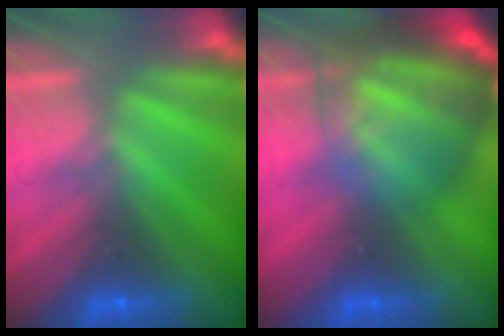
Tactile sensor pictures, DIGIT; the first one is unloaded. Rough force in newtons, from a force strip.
{"total": 7.4}